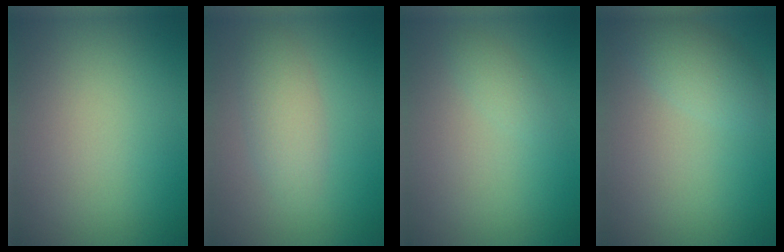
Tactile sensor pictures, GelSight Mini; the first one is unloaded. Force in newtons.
{"total": 2.6, "press": 2.6, "slide": 0.1}
{"total": 0.9, "press": 0.9, "slide": 0.0}
{"total": 2.3, "press": 2.3, "slide": 0.1}